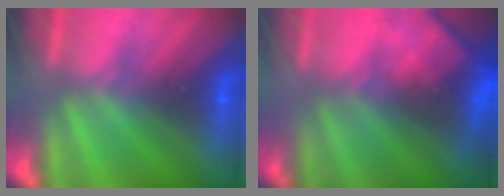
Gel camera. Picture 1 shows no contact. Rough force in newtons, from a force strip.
{"total": 7.1}